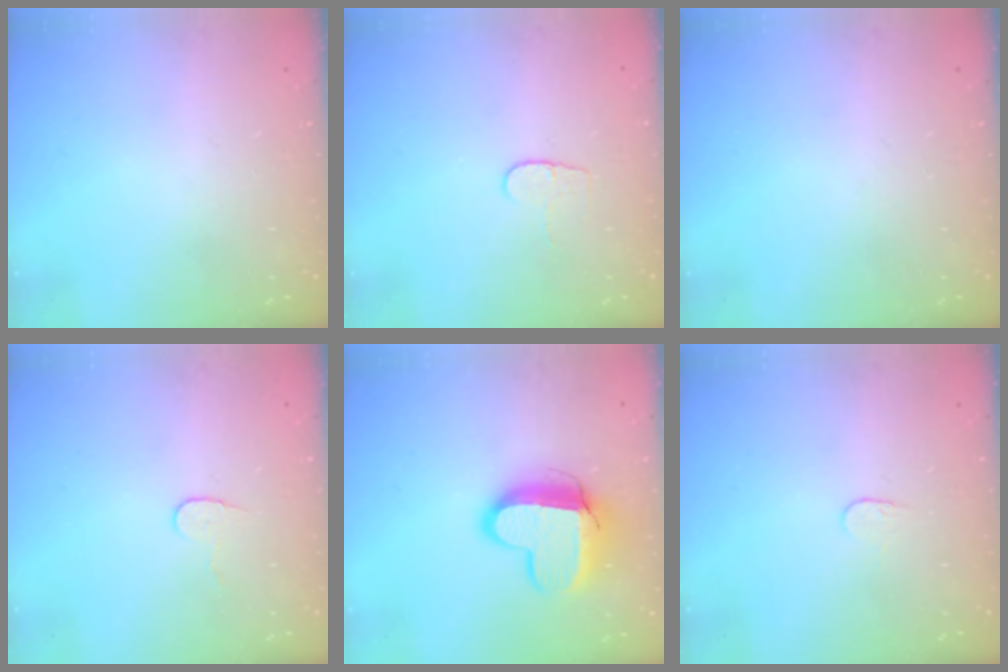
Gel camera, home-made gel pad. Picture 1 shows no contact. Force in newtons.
{"total": 4.8, "press": 4.8, "slide": 0.4}
{"total": 0.0}
{"total": 5.6, "press": 5.6, "slide": 0.5}
{"total": 13.4, "press": 13.3, "slide": 1.3}
{"total": 3.7, "press": 3.7, "slide": 0.3}